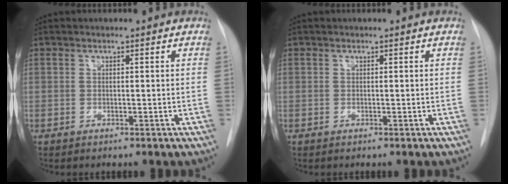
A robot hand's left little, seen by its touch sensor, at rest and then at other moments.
{"total": 0.0}